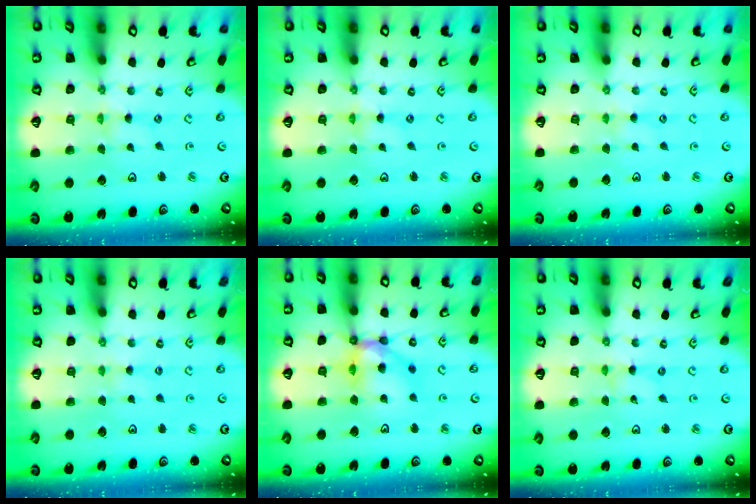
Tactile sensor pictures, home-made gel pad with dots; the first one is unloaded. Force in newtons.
{"total": 0.0}
{"total": 2.1, "press": 2.1, "slide": 0.2}
{"total": 1.7, "press": 1.7, "slide": 0.3}
{"total": 13.6, "press": 13.5, "slide": 2.1}
{"total": 0.0}